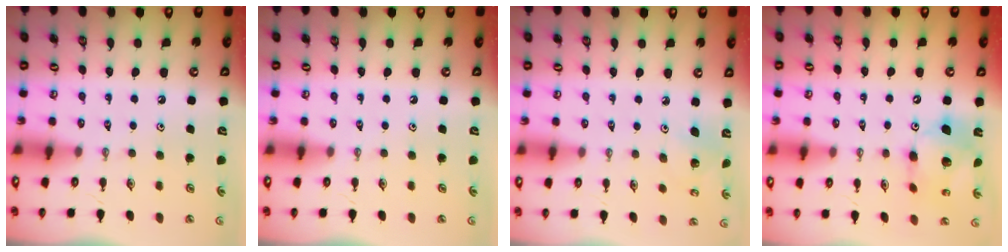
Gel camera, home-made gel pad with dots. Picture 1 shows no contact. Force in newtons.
{"total": 0.0}
{"total": 2.9, "press": 2.9, "slide": 0.2}
{"total": 12.5, "press": 12.5, "slide": 1.3}